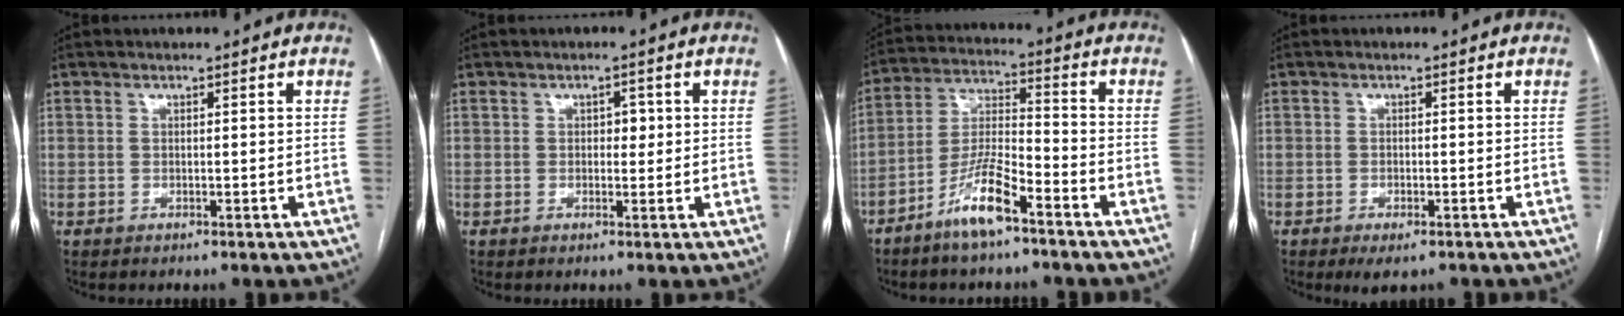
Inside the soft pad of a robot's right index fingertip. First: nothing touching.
{"total": 2.0, "force": [0.3, 1.2, 1.5], "torque": [-0.018, 0.007, 0.003]}
{"total": 9.6, "force": [-6.2, 1.5, 7.1], "torque": [-0.149, -0.006, -0.122]}
{"total": 3.2, "force": [-2.1, 1.1, 2.1], "torque": [-0.031, -0.003, -0.024]}